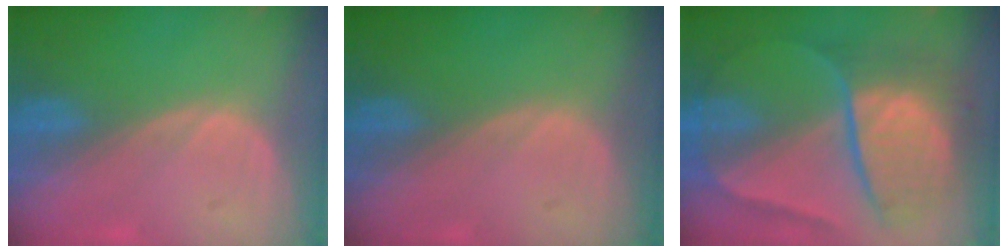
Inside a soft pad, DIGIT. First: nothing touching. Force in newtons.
{"total": 0.0}
{"total": 10.8, "press": 10.8, "slide": 1.1}